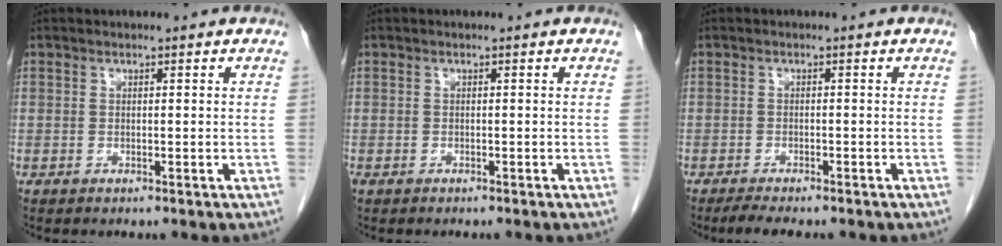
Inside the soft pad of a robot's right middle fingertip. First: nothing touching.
{"total": 0.8, "force": [-0.6, 0.3, 0.3], "torque": [-0.011, 0.000, -0.008]}
{"total": 4.2, "force": [-3.5, 0.8, 2.2], "torque": [-0.035, -0.010, -0.051]}